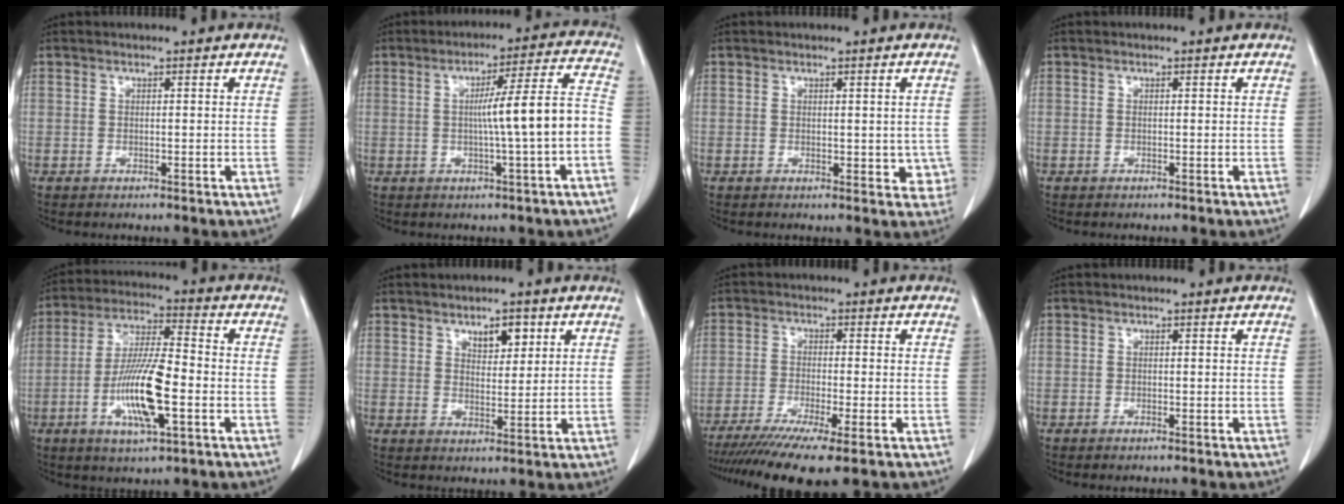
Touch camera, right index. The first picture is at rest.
{"total": 10.2, "force": [-1.6, -0.8, 10.1], "torque": [-0.146, 0.018, -0.023]}
{"total": 3.4, "force": [0.0, 2.2, 2.6], "torque": [-0.006, -0.002, 0.002]}
{"total": 0.0}
{"total": 12.6, "force": [-3.6, 2.1, 11.8], "torque": [-0.232, -0.005, -0.066]}
{"total": 4.2, "force": [2.3, 2.1, 2.9], "torque": [-0.042, -0.002, 0.039]}
{"total": 10.5, "force": [-7.6, -0.1, 7.3], "torque": [-0.114, -0.022, -0.121]}
{"total": 0.6, "force": [-0.4, 0.0, 0.4], "torque": [-0.010, -0.001, -0.005]}